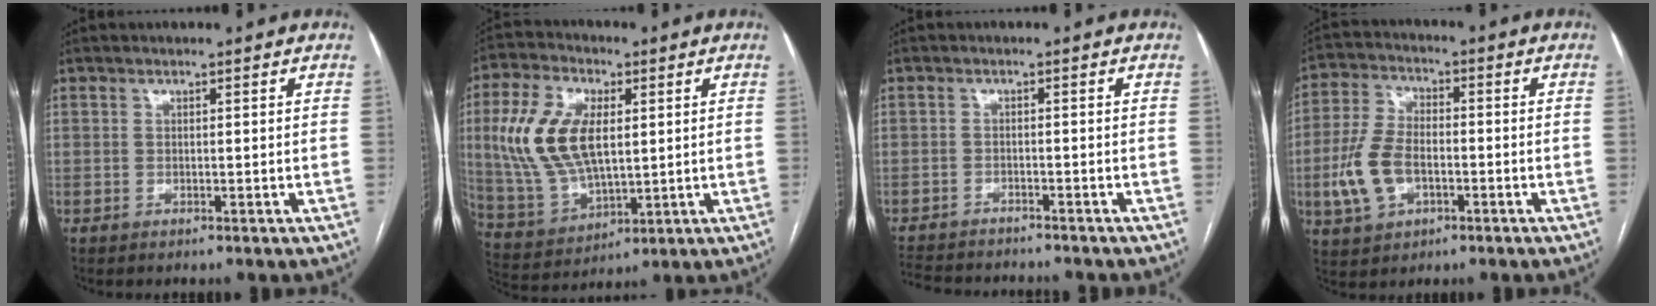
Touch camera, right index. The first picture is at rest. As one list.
[{"total": 14.6, "force": [2.6, 7.4, 12.3], "torque": [-0.274, 0.016, 0.060]}, {"total": 10.7, "force": [-9.8, 2.1, 3.5], "torque": [-0.067, -0.004, -0.142]}, {"total": 9.7, "force": [-2.5, 5.8, 7.4], "torque": [-0.177, 0.011, -0.044]}]